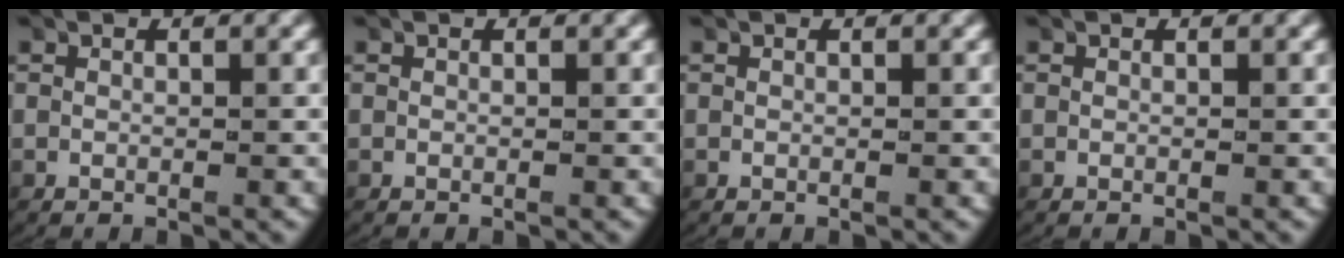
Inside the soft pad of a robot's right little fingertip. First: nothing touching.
{"total": 0.0}
{"total": 0.0}
{"total": 0.0}